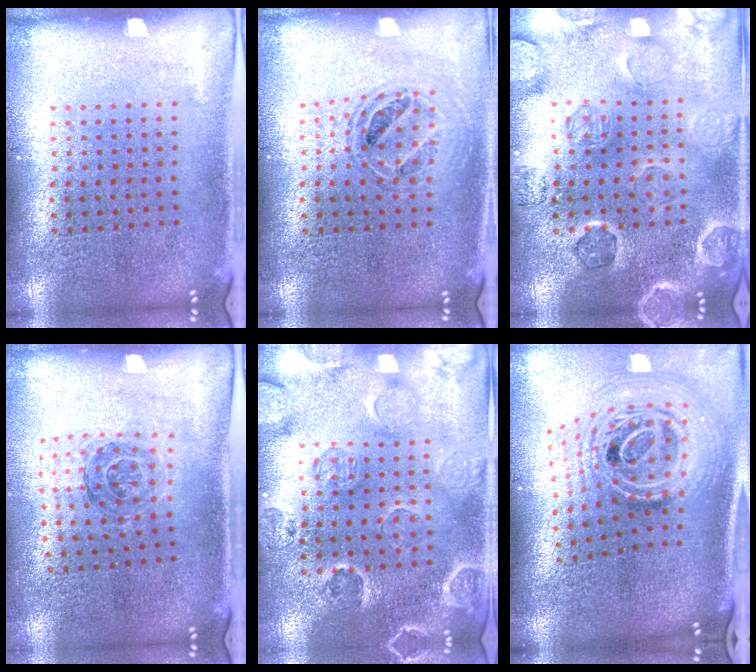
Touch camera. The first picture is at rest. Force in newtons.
{"total": 0.7, "press": 0.7, "slide": 0.1}
{"total": 1.6, "press": 1.6, "slide": 0.2}
{"total": 1.1, "press": 1.1, "slide": 0.3}
{"total": 2.4, "press": 2.1, "slide": 1.1}
{"total": 2.9, "press": 1.9, "slide": 2.1}